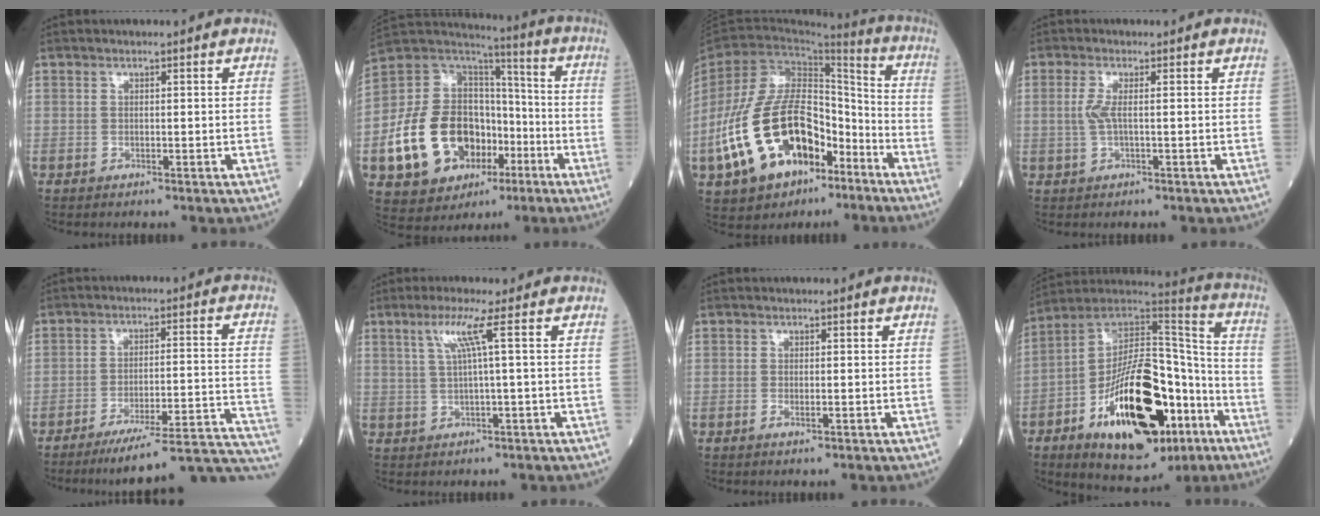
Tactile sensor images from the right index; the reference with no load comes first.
{"total": 19.7, "force": [-6.3, 13.4, 13.1], "torque": [-0.258, 0.033, -0.096]}
{"total": 19.1, "force": [-8.9, 9.8, 13.8], "torque": [-0.280, 0.011, -0.152]}
{"total": 2.5, "force": [0.1, 0.3, 2.5], "torque": [-0.063, -0.001, 0.001]}
{"total": 22.5, "force": [-20.9, -0.4, 8.3], "torque": [-0.036, 0.011, -0.279]}
{"total": 4.2, "force": [1.5, -1.1, 3.8], "torque": [-0.085, 0.006, 0.034]}
{"total": 1.1, "force": [-0.6, 0.2, 1.0], "torque": [-0.019, -0.002, -0.009]}
{"total": 27.0, "force": [-10.9, 10.8, 22.2], "torque": [-0.375, -0.002, -0.164]}